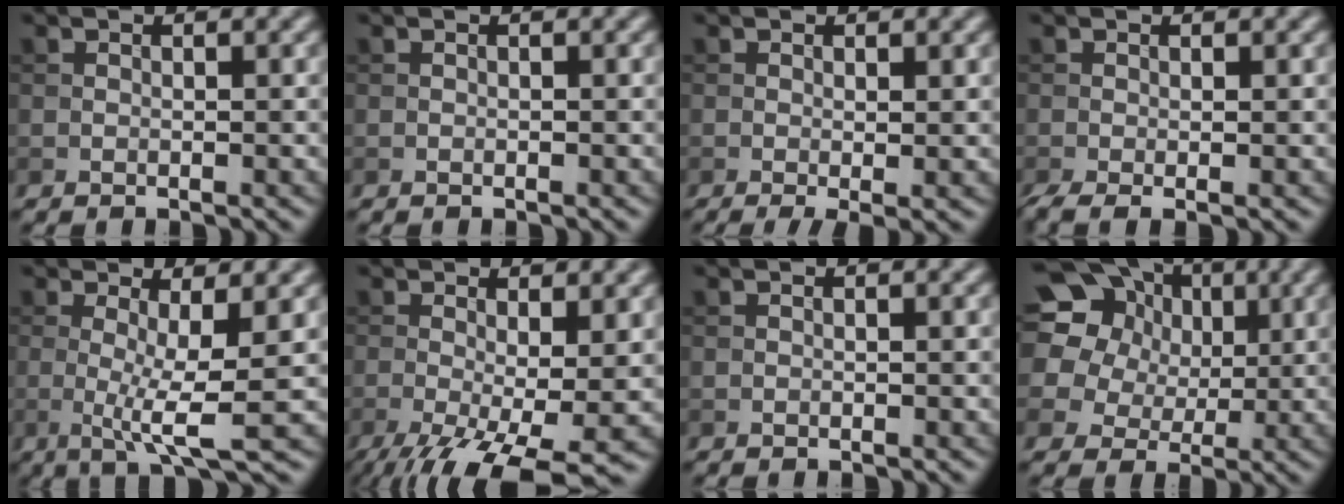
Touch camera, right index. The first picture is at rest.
{"total": 0.0}
{"total": 1.9, "force": [-0.3, 0.3, 1.8], "torque": [-0.031, -0.012, -0.004]}
{"total": 2.2, "force": [-0.7, 0.5, 2.0], "torque": [-0.042, -0.011, -0.014]}
{"total": 4.9, "force": [-0.1, 0.8, 4.8], "torque": [-0.085, -0.013, -0.003]}
{"total": 9.2, "force": [-3.7, 2.7, 8.0], "torque": [-0.140, -0.025, -0.057]}
{"total": 0.0}
{"total": 22.3, "force": [9.4, 17.8, 9.4], "torque": [-0.240, 0.061, 0.144]}